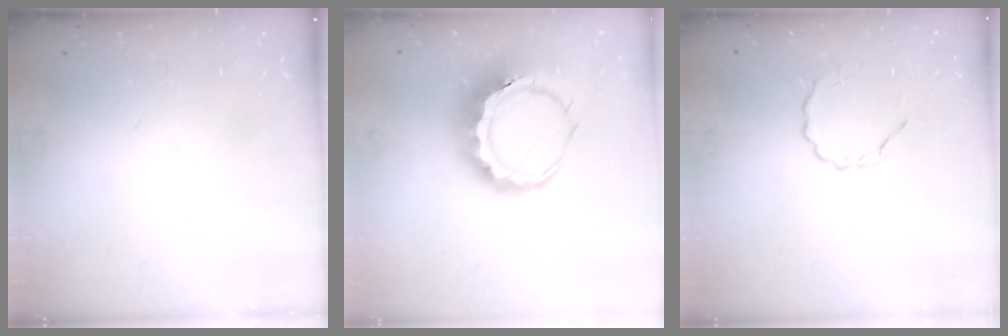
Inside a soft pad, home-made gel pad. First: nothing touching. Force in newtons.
{"total": 12.5, "press": 12.3, "slide": 2.2}
{"total": 3.0, "press": 2.8, "slide": 1.0}